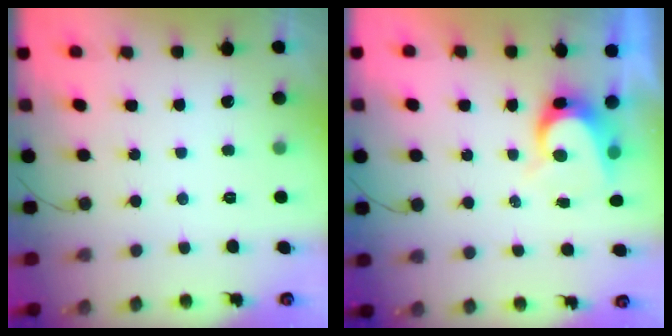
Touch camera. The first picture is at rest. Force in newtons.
{"total": 7.1, "press": 7.1, "slide": 0.7}